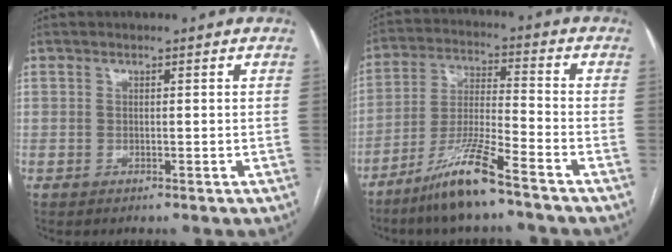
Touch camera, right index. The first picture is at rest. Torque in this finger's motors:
{"motor_torque": [1.04, -0.77, 0.34, 0.08]}